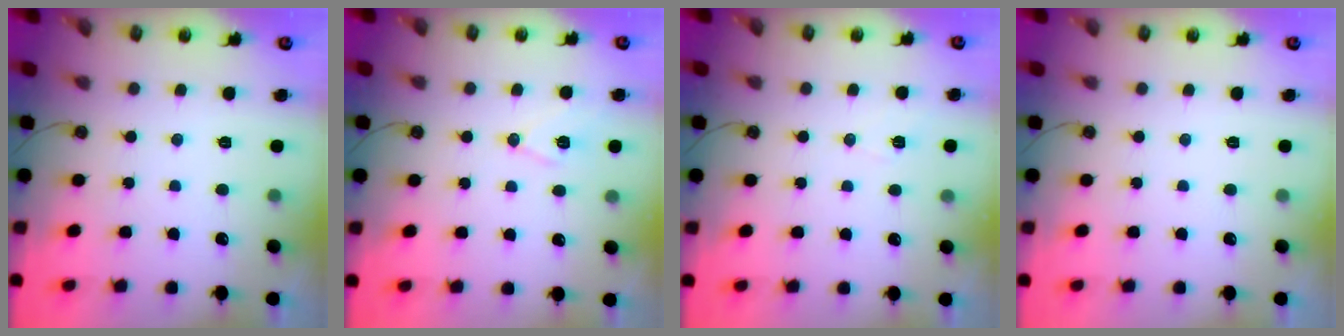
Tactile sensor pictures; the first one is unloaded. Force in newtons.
{"total": 9.4, "press": 8.7, "slide": 3.5}
{"total": 5.0, "press": 4.9, "slide": 0.5}
{"total": 0.0}